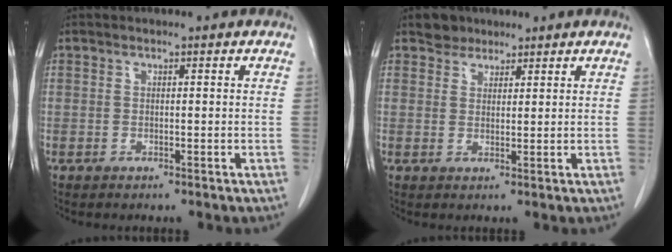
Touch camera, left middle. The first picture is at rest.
{"total": 2.6, "force": [2.1, 1.6, 0.2], "torque": [-0.004, 0.008, 0.033]}